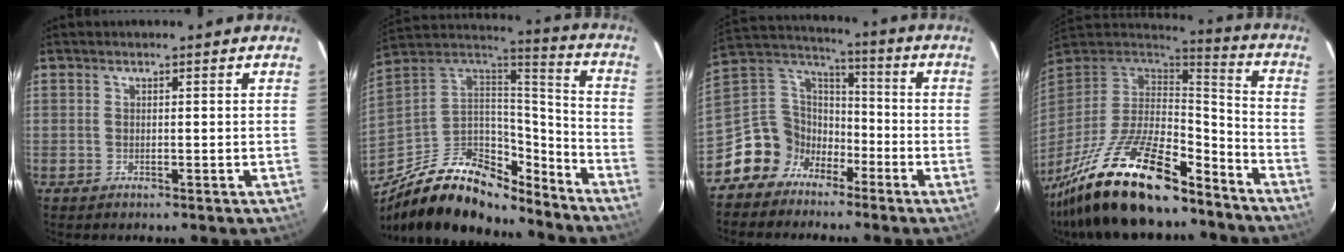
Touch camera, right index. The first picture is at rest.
{"total": 23.5, "force": [-17.0, 10.6, 12.3], "torque": [-0.248, 0.020, -0.274]}
{"total": 11.7, "force": [-7.2, 9.0, 2.1], "torque": [-0.066, 0.046, -0.139]}
{"total": 26.2, "force": [-18.6, 8.4, 16.4], "torque": [-0.320, -0.037, -0.307]}